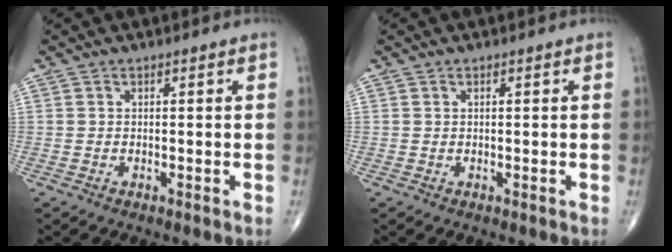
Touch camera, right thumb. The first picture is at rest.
{"total": 0.0}